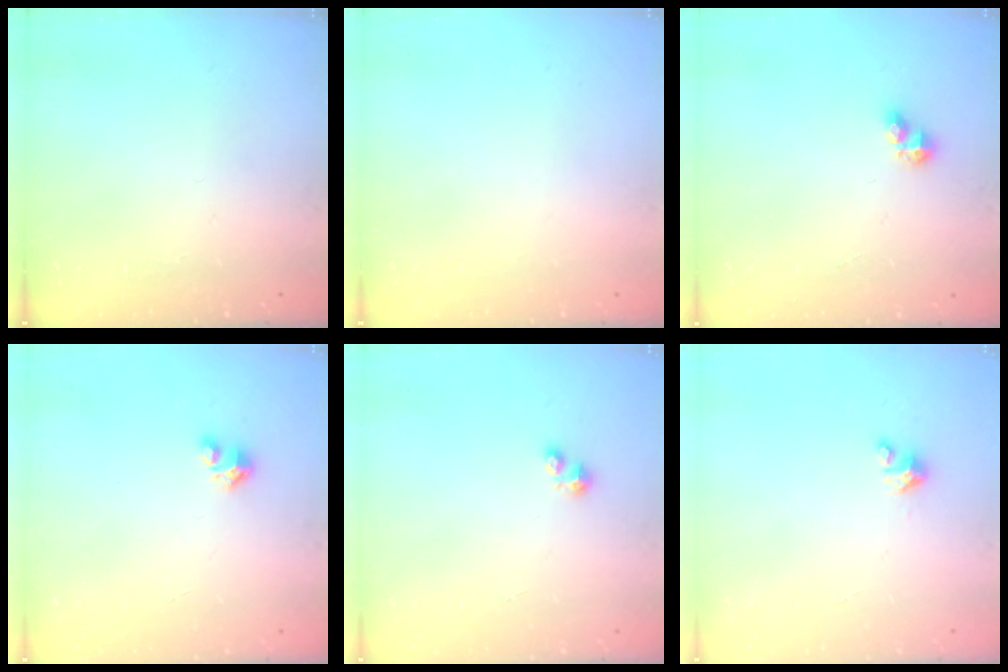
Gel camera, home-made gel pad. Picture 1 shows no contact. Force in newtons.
{"total": 0.0}
{"total": 4.8, "press": 4.8, "slide": 0.6}
{"total": 1.6, "press": 1.6, "slide": 0.1}
{"total": 1.9, "press": 1.8, "slide": 0.2}
{"total": 3.2, "press": 3.2, "slide": 0.3}